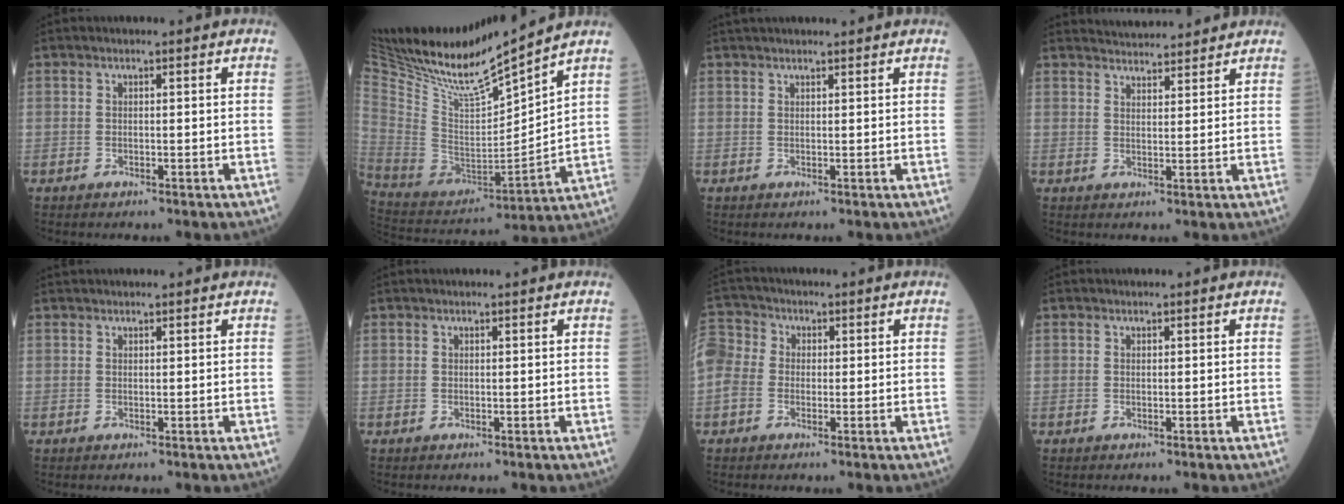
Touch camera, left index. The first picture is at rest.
{"total": 17.3, "force": [15.4, -0.2, 7.8], "torque": [-0.161, -0.022, 0.293]}
{"total": 5.3, "force": [4.8, 0.4, 2.2], "torque": [-0.028, 0.034, 0.068]}
{"total": 7.2, "force": [7.0, 0.9, 1.3], "torque": [-0.021, 0.020, 0.095]}
{"total": 1.7, "force": [1.6, 0.1, 0.5], "torque": [-0.007, 0.028, 0.030]}
{"total": 0.9, "force": [0.8, -0.1, 0.4], "torque": [-0.004, 0.016, 0.017]}
{"total": 12.1, "force": [0.4, 10.6, 5.9], "torque": [-0.186, 0.040, 0.005]}
{"total": 0.0}